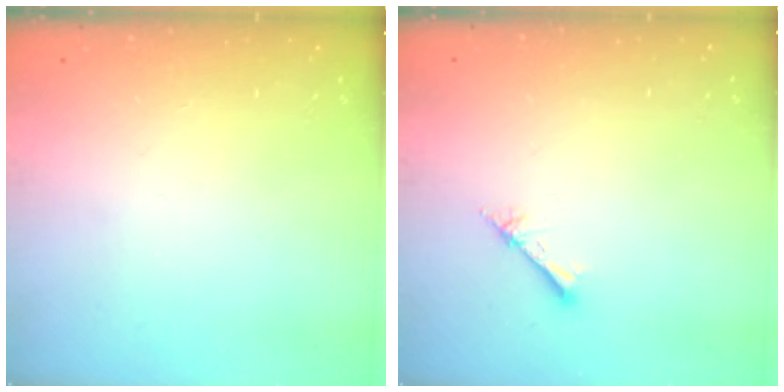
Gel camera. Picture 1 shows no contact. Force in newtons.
{"total": 2.4, "press": 2.4, "slide": 0.3}